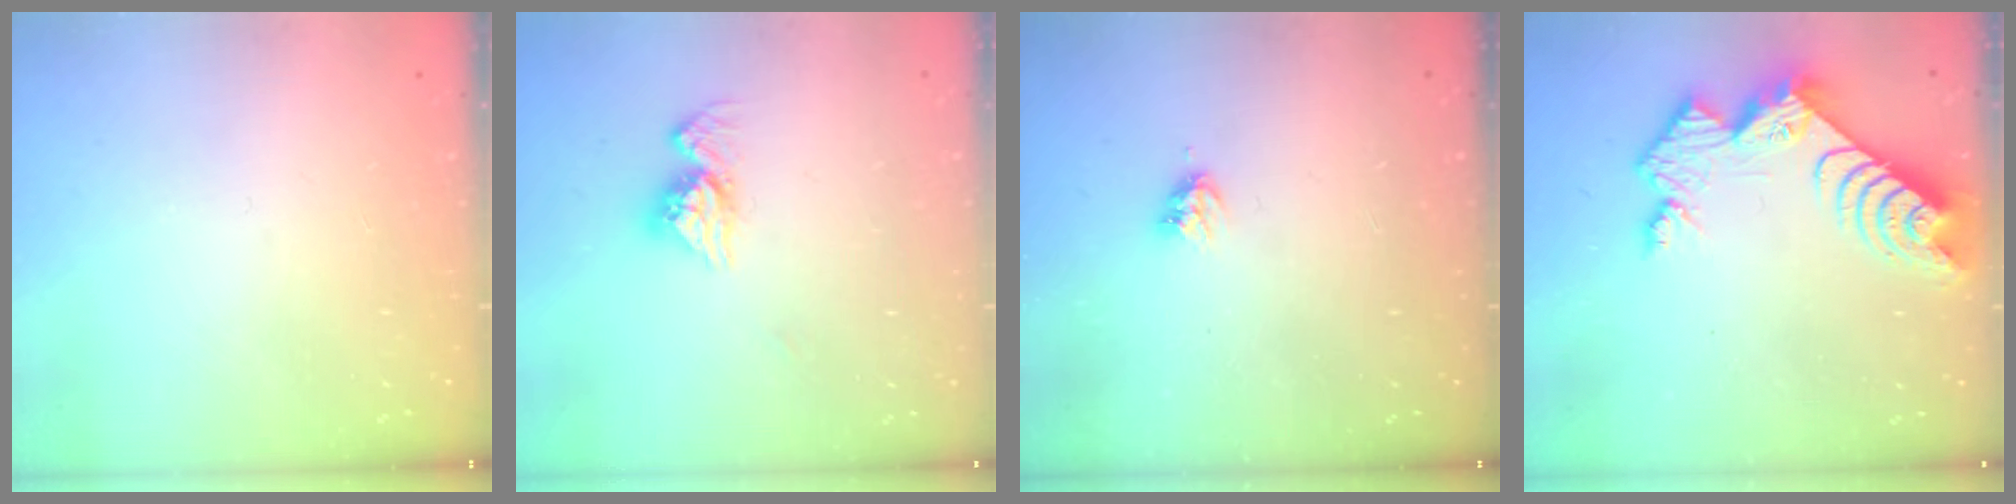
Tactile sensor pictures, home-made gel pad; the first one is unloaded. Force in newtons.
{"total": 11.1, "press": 11.0, "slide": 0.9}
{"total": 3.5, "press": 3.4, "slide": 0.5}
{"total": 11.2, "press": 11.1, "slide": 0.9}